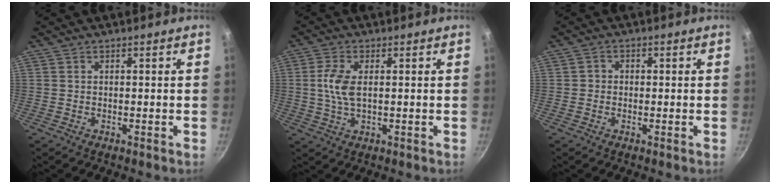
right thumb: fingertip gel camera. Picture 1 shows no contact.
{"total": 5.9, "force": [0.6, 2.9, 5.1], "torque": [-0.120, 0.002, 0.010]}
{"total": 1.6, "force": [-0.2, 1.5, 0.5], "torque": [0.004, 0.006, -0.008]}